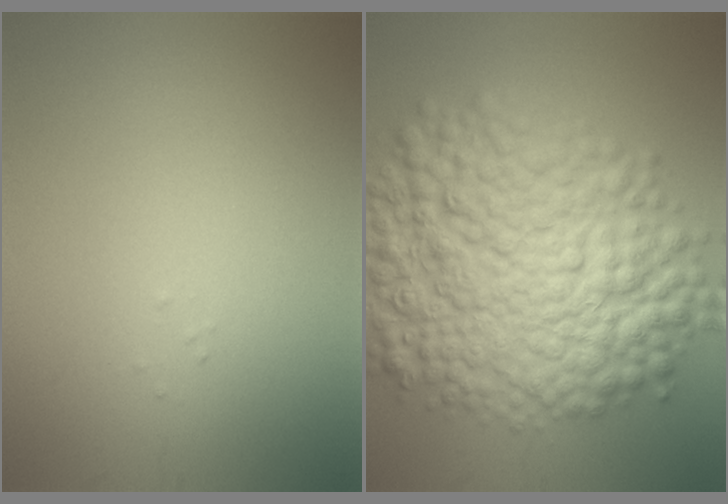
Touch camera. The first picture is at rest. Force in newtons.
{"total": 13.0, "press": 13.0, "slide": 0.1}